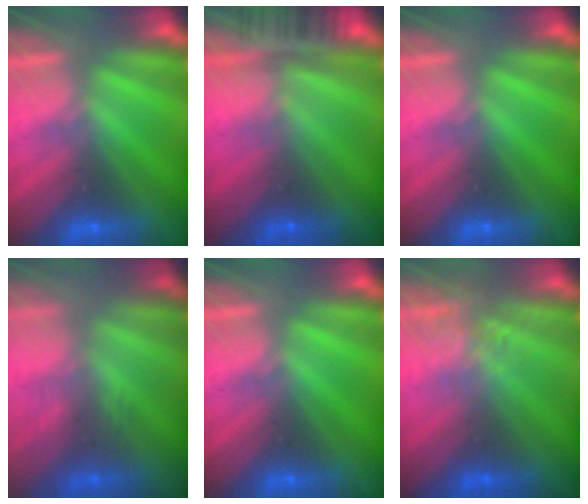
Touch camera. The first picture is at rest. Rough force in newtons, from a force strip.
{"total": 11.6}
{"total": 0.0}
{"total": 2.9}
{"total": 0.0}
{"total": 2.7}